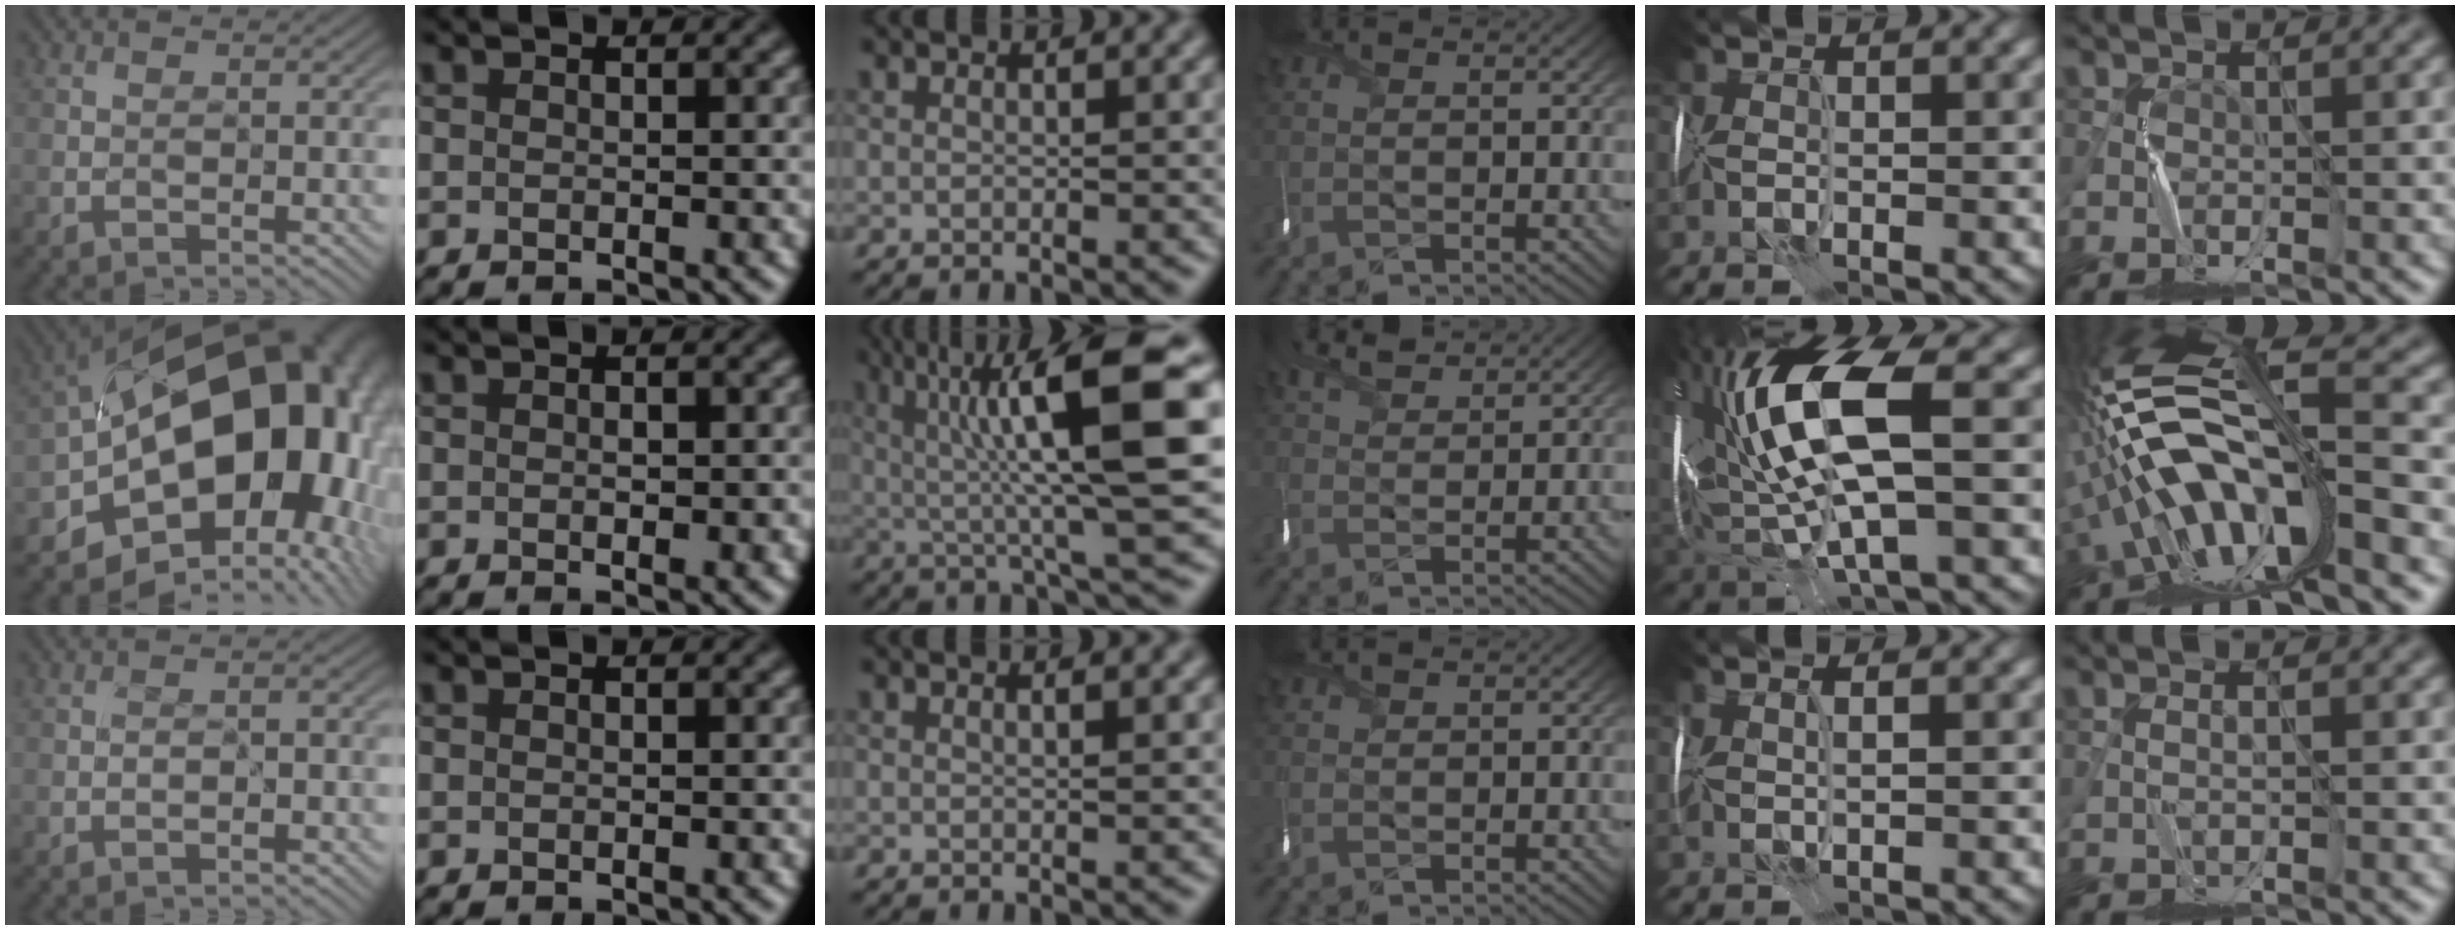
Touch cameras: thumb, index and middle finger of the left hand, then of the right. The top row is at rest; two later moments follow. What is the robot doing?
{"motion": "wrap", "object": "ribbon"}